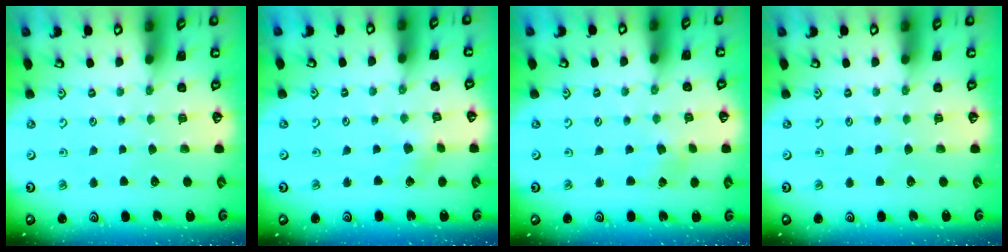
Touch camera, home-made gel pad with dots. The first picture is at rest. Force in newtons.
{"total": 1.8, "press": 1.8, "slide": 0.3}
{"total": 2.6, "press": 2.6, "slide": 0.4}
{"total": 0.0}